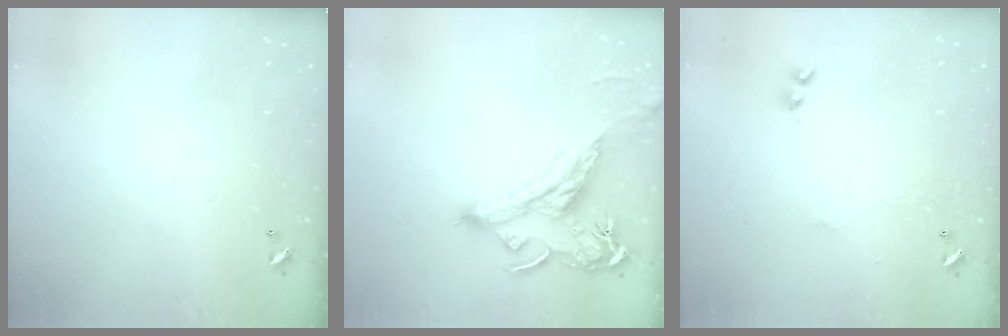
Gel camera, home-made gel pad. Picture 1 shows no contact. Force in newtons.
{"total": 1.4, "press": 0.8, "slide": 1.1}
{"total": 2.9, "press": 2.8, "slide": 0.5}